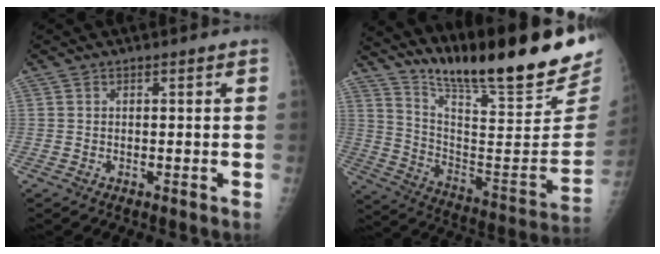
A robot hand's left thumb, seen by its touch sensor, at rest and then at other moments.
{"total": 26.2, "force": [21.2, 3.6, 14.9], "torque": [-0.211, -0.131, 0.328]}